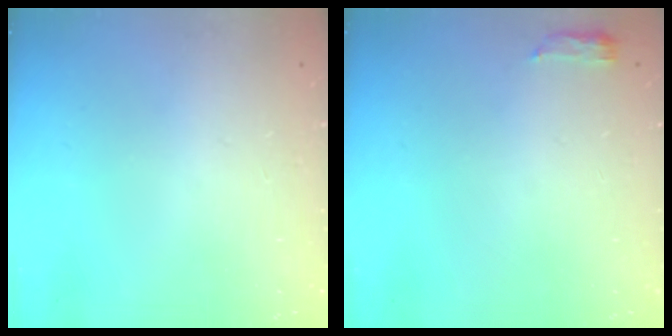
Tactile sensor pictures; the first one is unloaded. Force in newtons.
{"total": 3.7, "press": 3.5, "slide": 1.3}